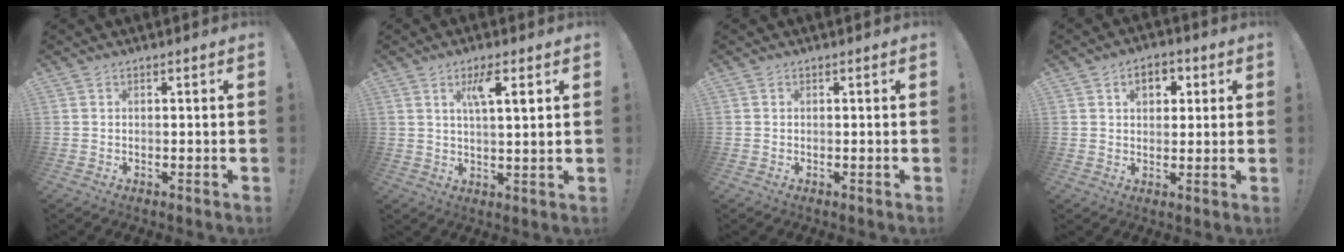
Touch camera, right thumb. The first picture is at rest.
{"total": 6.8, "force": [3.1, 0.5, 6.1], "torque": [-0.108, -0.004, 0.045]}
{"total": 0.0}
{"total": 6.6, "force": [2.1, 4.8, 3.9], "torque": [-0.046, 0.003, 0.033]}